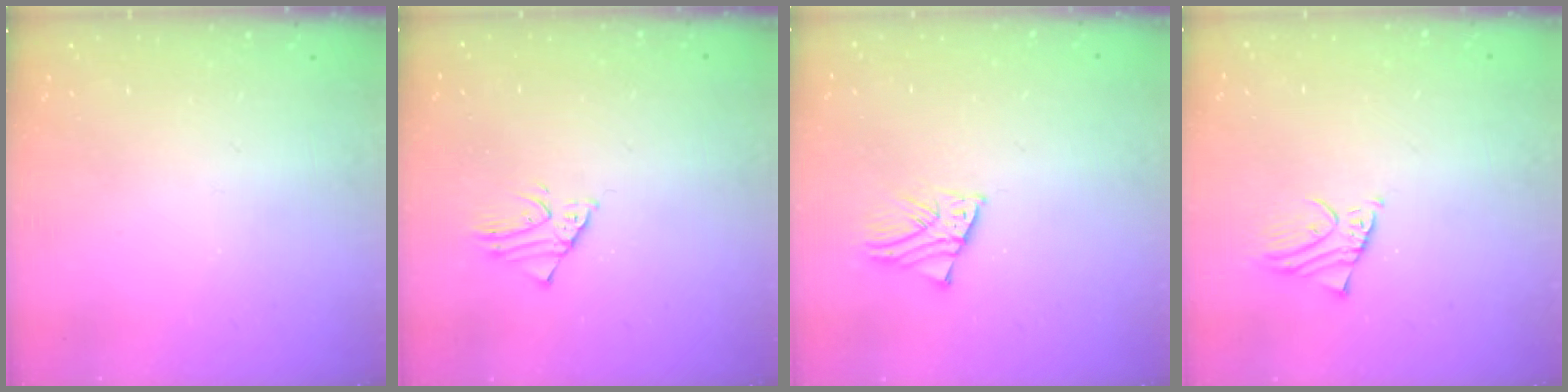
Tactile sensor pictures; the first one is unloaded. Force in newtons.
{"total": 1.7, "press": 1.7, "slide": 0.1}
{"total": 2.3, "press": 2.3, "slide": 0.2}
{"total": 1.9, "press": 1.9, "slide": 0.1}